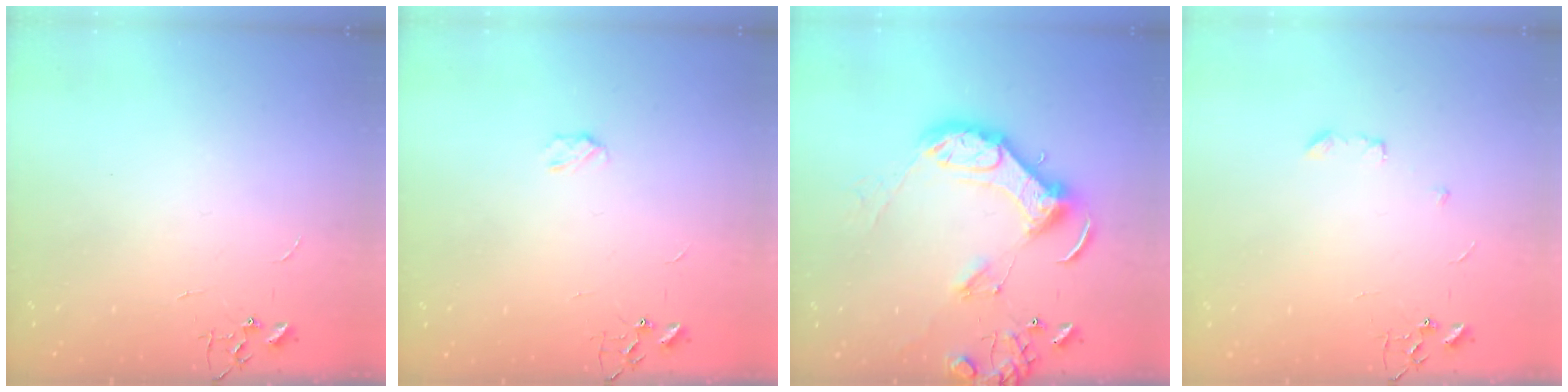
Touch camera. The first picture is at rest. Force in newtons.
{"total": 3.5, "press": 3.4, "slide": 0.5}
{"total": 16.3, "press": 16.1, "slide": 2.1}
{"total": 4.7, "press": 4.7, "slide": 0.7}